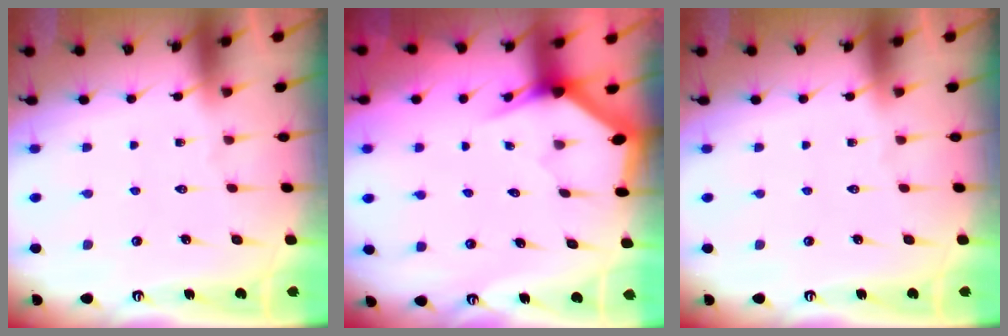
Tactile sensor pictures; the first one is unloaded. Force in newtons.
{"total": 3.2, "press": 3.2, "slide": 0.1}
{"total": 0.0}